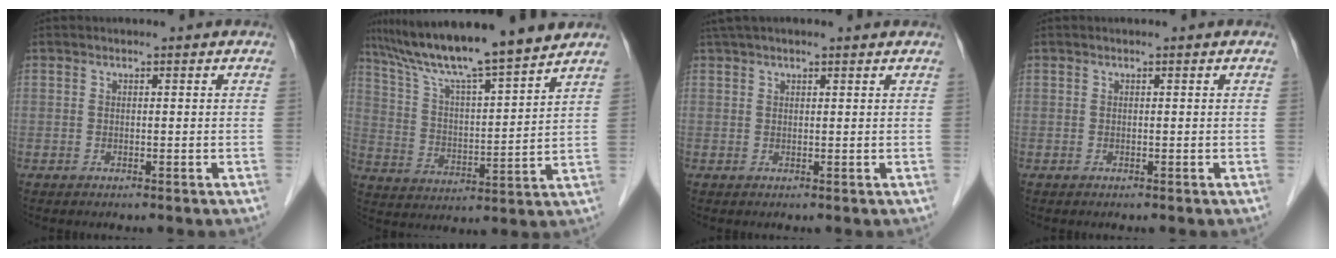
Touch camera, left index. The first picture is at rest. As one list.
[{"total": 15.5, "force": [13.4, -0.3, 7.8], "torque": [-0.138, 0.009, 0.227]}, {"total": 4.9, "force": [3.9, 0.9, 2.8], "torque": [-0.049, 0.044, 0.065]}, {"total": 0.0}]